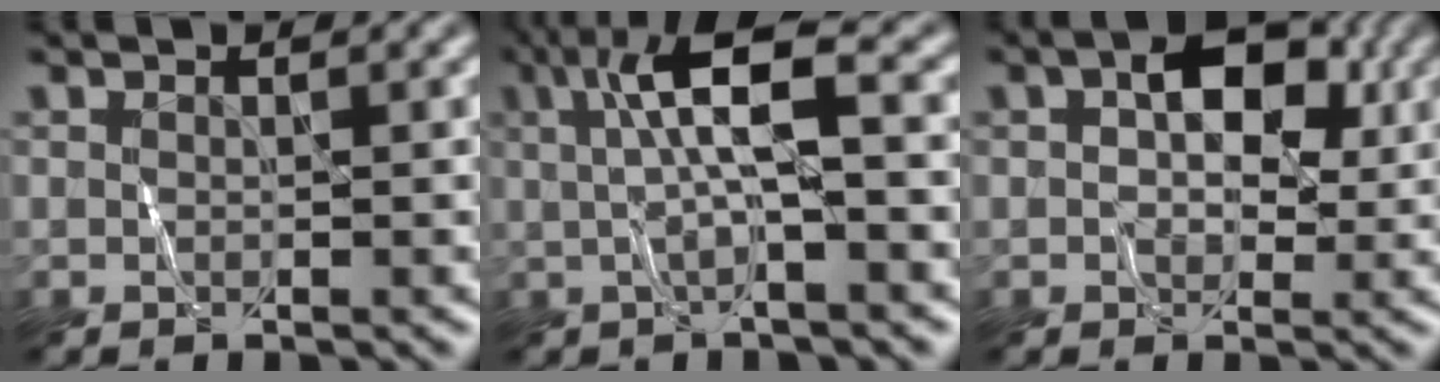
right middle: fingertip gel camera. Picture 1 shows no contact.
{"total": 5.9, "force": [0.9, 1.1, 5.7], "torque": [-0.103, 0.016, 0.011]}
{"total": 5.4, "force": [0.8, 3.4, 4.0], "torque": [-0.054, 0.005, 0.007]}